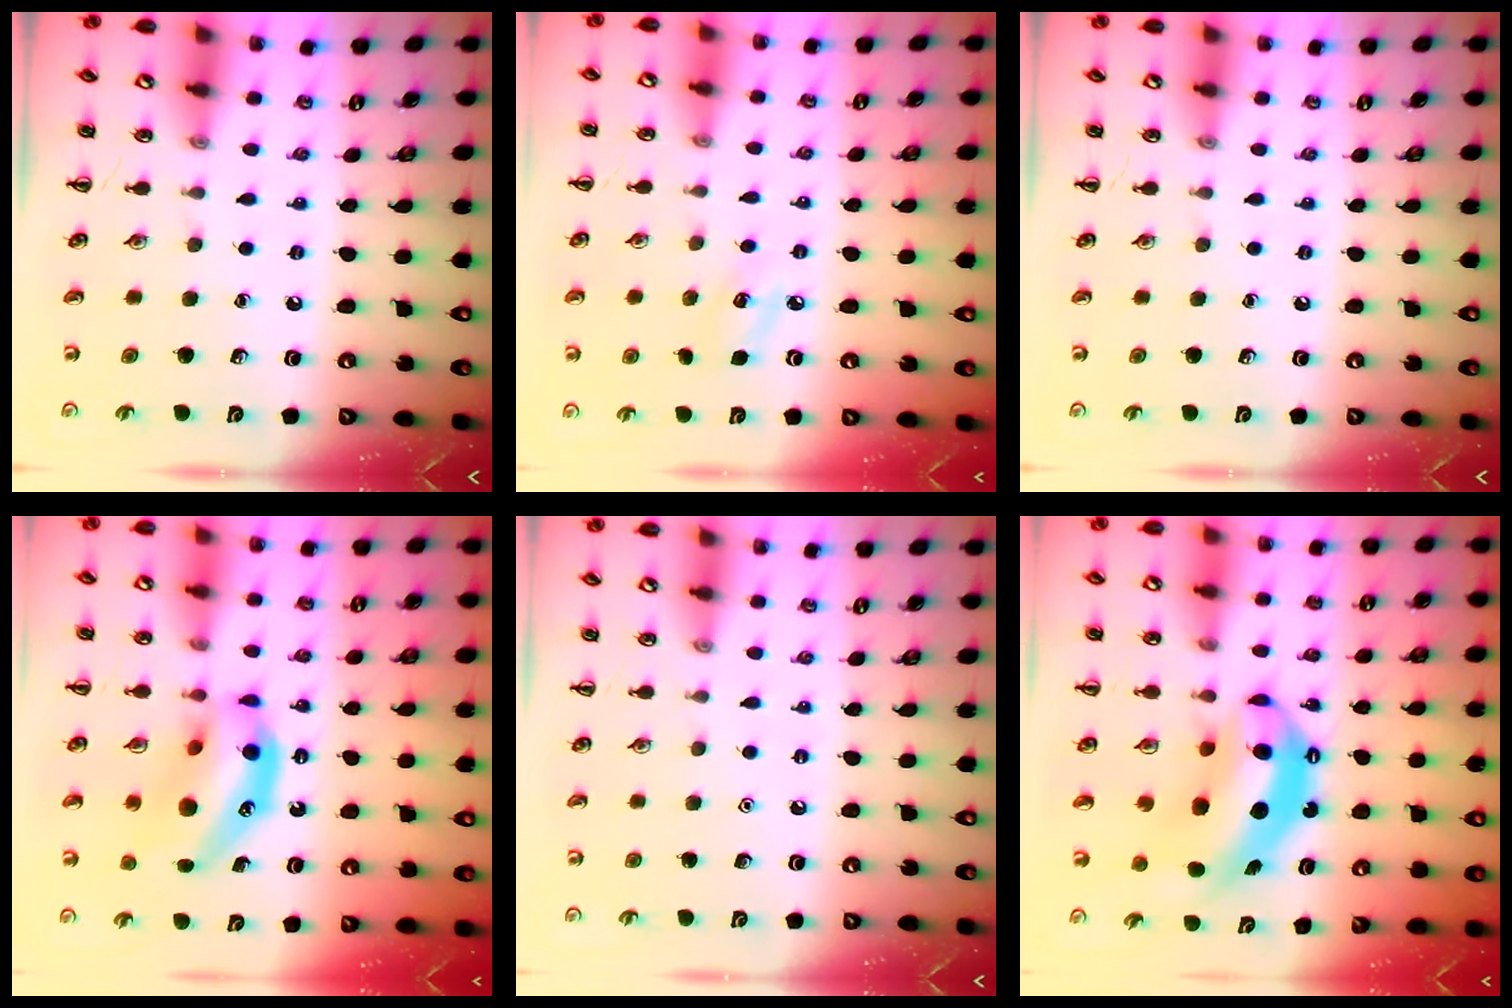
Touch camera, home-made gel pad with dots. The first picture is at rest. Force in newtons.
{"total": 6.3, "press": 6.0, "slide": 2.0}
{"total": 0.0}
{"total": 13.4, "press": 13.0, "slide": 3.3}
{"total": 1.6, "press": 1.5, "slide": 0.1}
{"total": 9.5, "press": 9.2, "slide": 2.5}